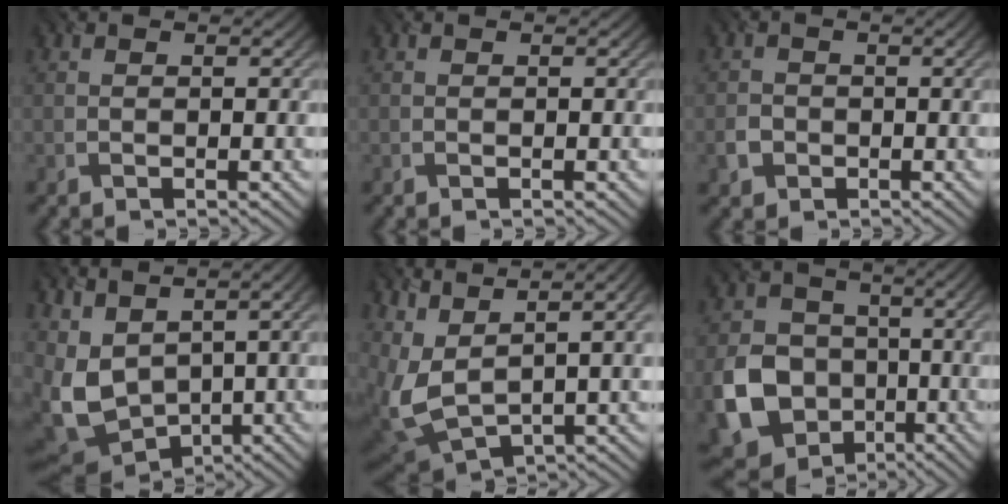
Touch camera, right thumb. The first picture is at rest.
{"total": 0.0}
{"total": 2.2, "force": [-0.9, 1.8, 1.0], "torque": [-0.023, -0.004, -0.019]}
{"total": 10.8, "force": [2.1, 6.2, 8.6], "torque": [-0.232, -0.017, 0.059]}
{"total": 12.7, "force": [4.8, 4.6, 10.8], "torque": [-0.256, -0.001, 0.109]}
{"total": 11.9, "force": [-3.0, 9.4, 6.5], "torque": [-0.160, -0.031, -0.064]}